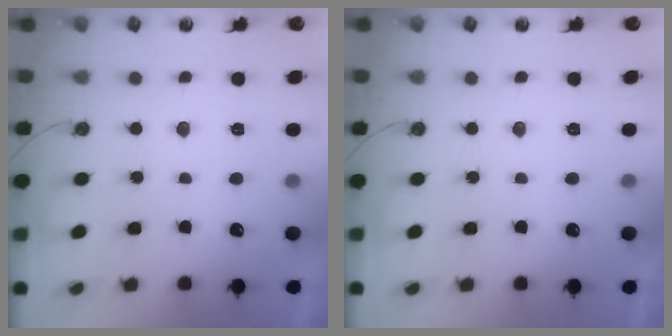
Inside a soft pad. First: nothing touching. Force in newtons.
{"total": 0.0}